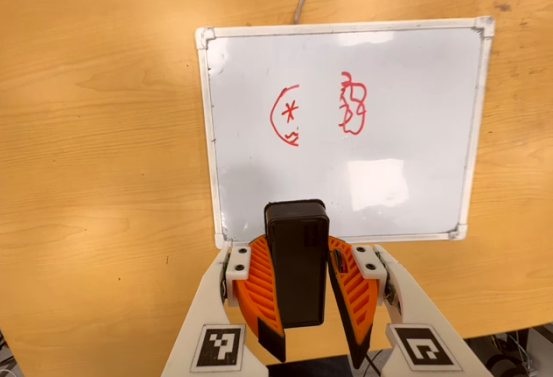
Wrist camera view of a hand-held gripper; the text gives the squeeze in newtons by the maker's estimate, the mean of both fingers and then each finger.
{"total": 10.1, "left": 9.7, "right": 10.6}